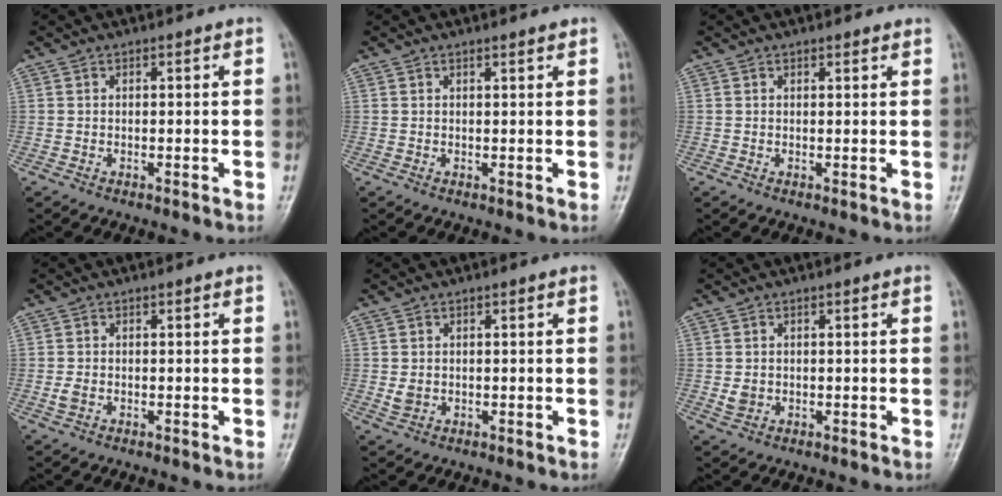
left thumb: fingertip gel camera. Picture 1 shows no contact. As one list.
[{"total": 0.9, "force": [0.7, 0.1, 0.5], "torque": [-0.008, -0.005, 0.011]}, {"total": 1.0, "force": [0.8, 0.4, 0.4], "torque": [-0.003, -0.004, 0.009]}, {"total": 1.6, "force": [-0.2, 1.0, 1.2], "torque": [-0.026, 0.001, -0.004]}, {"total": 1.9, "force": [0.1, 1.4, 1.2], "torque": [-0.018, 0.000, 0.009]}, {"total": 1.9, "force": [0.0, 1.6, 1.1], "torque": [-0.015, 0.000, 0.005]}]